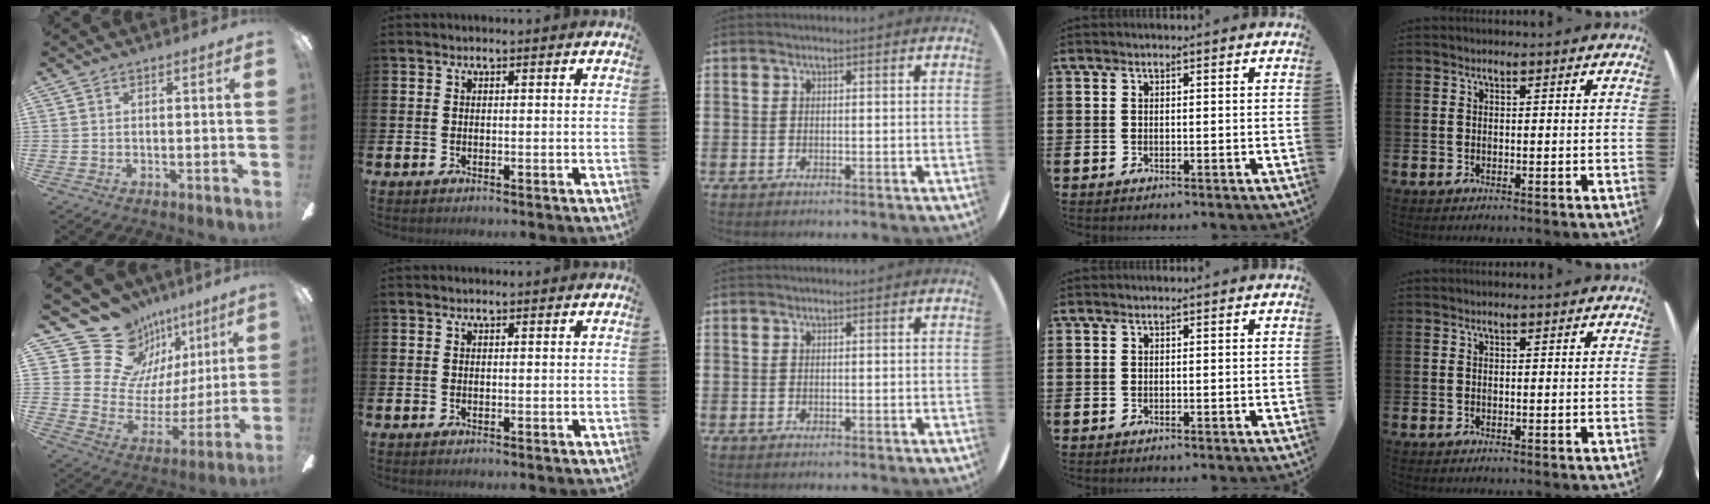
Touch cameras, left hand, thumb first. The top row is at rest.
{"thumb": {"total": 20.2, "force": [14.6, 12.6, 6.0], "torque": [-0.105, -0.106, 0.282]}}